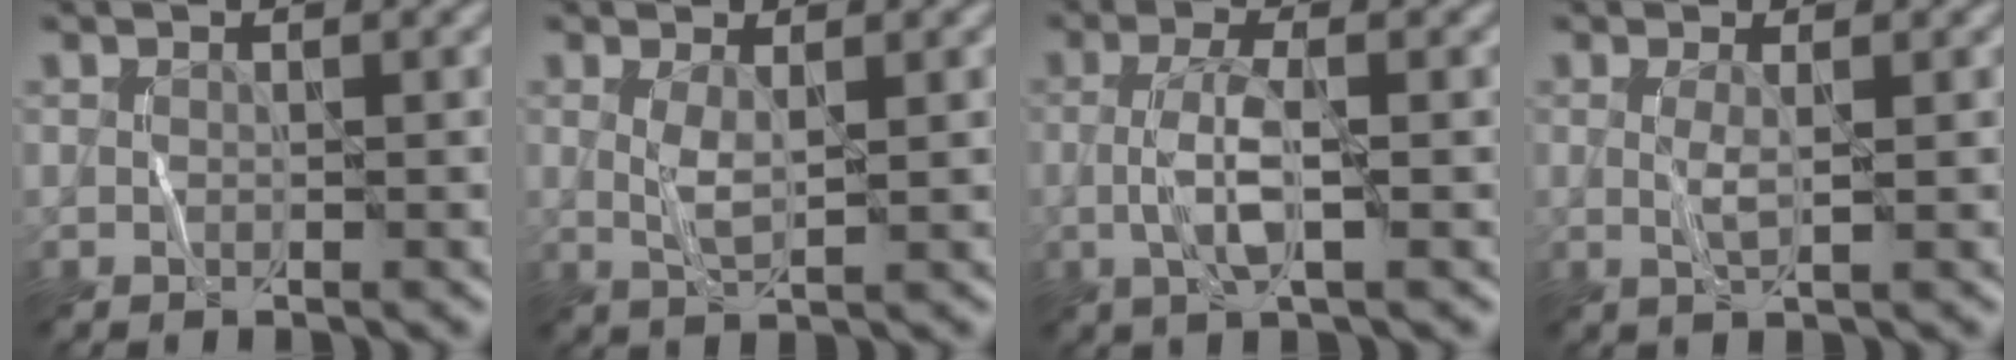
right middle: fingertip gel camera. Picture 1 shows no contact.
{"total": 1.7, "force": [0.5, 0.4, 1.6], "torque": [-0.040, 0.004, 0.011]}
{"total": 3.6, "force": [-0.7, 0.8, 3.4], "torque": [-0.072, 0.011, -0.019]}
{"total": 1.2, "force": [0.1, 0.1, 1.2], "torque": [-0.030, 0.005, 0.001]}